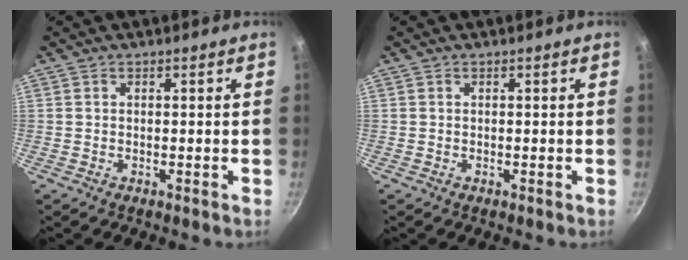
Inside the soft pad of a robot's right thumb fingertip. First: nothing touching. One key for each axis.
{"total": 0.0}